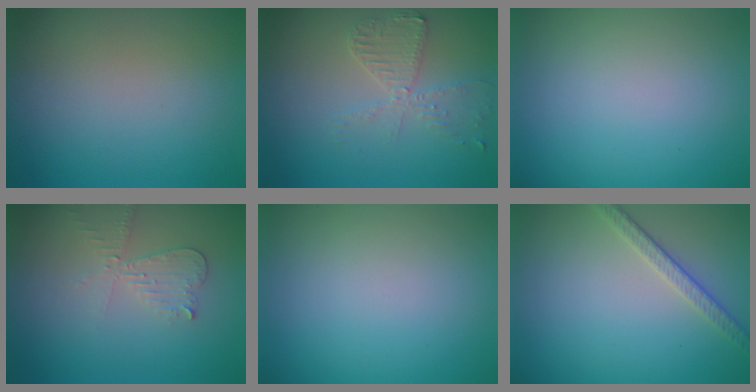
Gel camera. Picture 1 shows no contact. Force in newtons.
{"total": 3.5, "press": 3.0, "slide": 1.8}
{"total": 0.0}
{"total": 2.6, "press": 2.5, "slide": 0.6}
{"total": 0.0}
{"total": 2.5, "press": 2.2, "slide": 1.2}